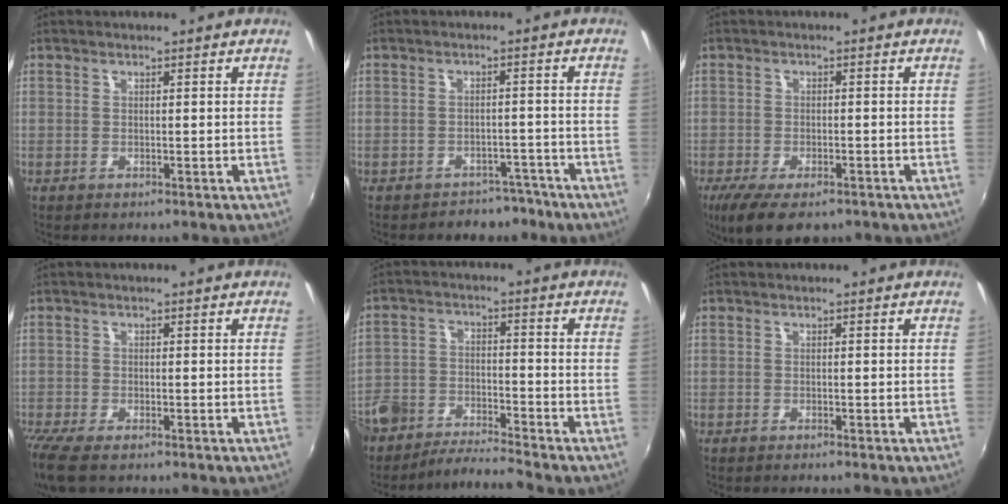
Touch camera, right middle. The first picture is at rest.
{"total": 6.1, "force": [-5.0, 3.3, 1.0], "torque": [-0.019, 0.015, -0.057]}
{"total": 9.2, "force": [-6.2, 3.6, 5.8], "torque": [-0.132, -0.033, -0.103]}
{"total": 6.2, "force": [-4.6, 1.5, 3.9], "torque": [-0.095, -0.030, -0.088]}
{"total": 6.3, "force": [-5.9, 1.5, 1.6], "torque": [-0.053, 0.008, -0.123]}
{"total": 0.6, "force": [-0.6, 0.0, 0.1], "torque": [-0.001, -0.004, -0.013]}